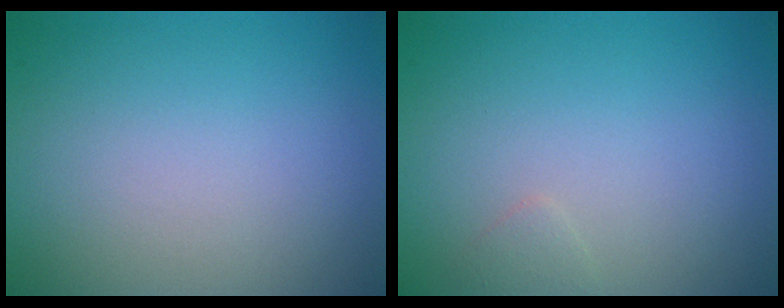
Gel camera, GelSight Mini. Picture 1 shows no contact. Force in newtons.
{"total": 0.6, "press": 0.6, "slide": 0.0}